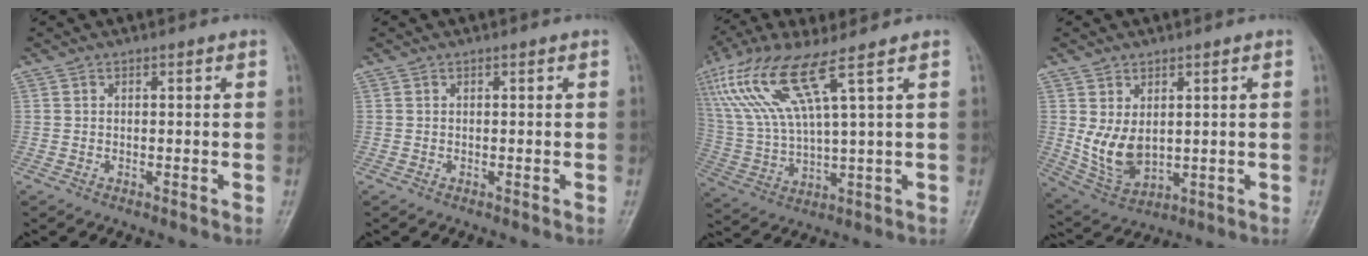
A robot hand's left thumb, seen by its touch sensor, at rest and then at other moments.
{"total": 0.0}
{"total": 14.6, "force": [7.5, 2.4, 12.4], "torque": [-0.290, -0.018, 0.154]}
{"total": 8.2, "force": [1.1, 5.4, 6.1], "torque": [-0.101, -0.017, 0.042]}